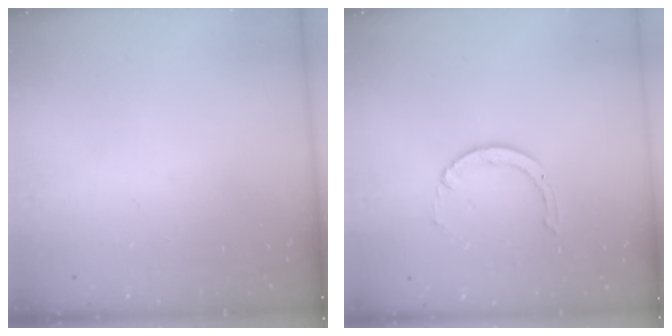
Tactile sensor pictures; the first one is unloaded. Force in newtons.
{"total": 3.6, "press": 3.6, "slide": 0.4}